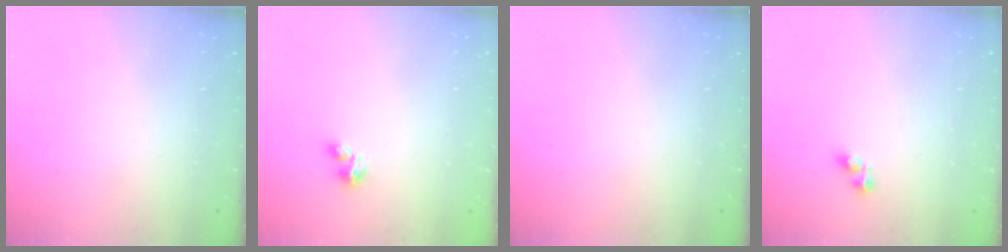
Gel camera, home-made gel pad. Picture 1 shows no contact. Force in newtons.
{"total": 3.4, "press": 3.4, "slide": 0.4}
{"total": 0.0}
{"total": 2.8, "press": 2.8, "slide": 0.3}